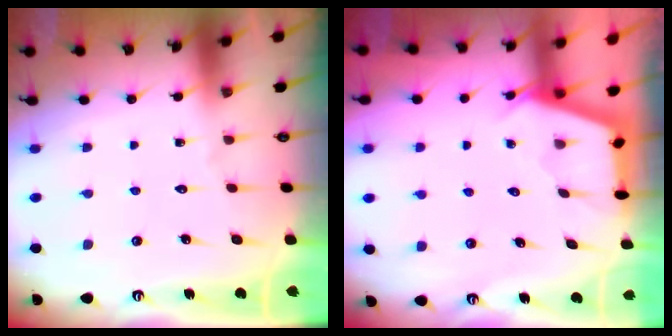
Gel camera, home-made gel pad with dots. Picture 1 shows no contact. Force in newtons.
{"total": 2.6, "press": 2.6, "slide": 0.3}